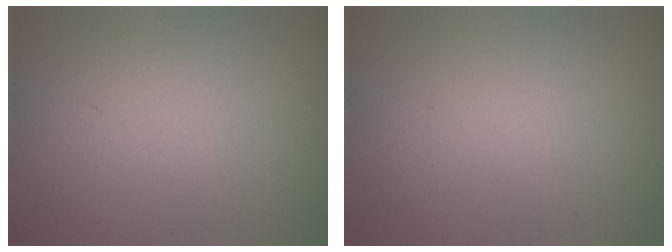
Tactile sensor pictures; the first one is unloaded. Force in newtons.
{"total": 0.0}